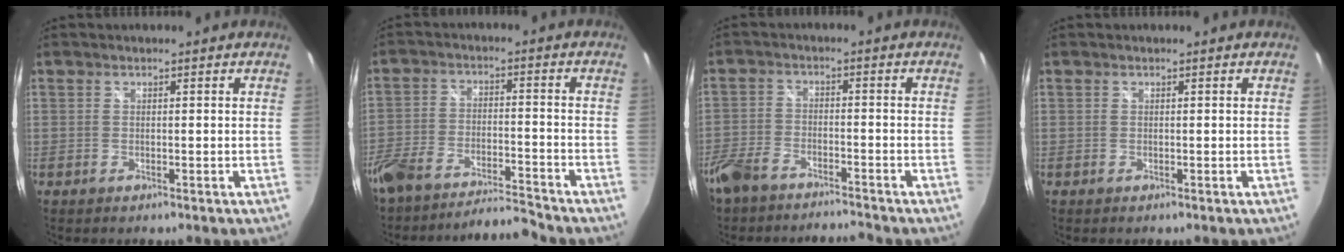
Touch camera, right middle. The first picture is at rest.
{"total": 10.6, "force": [-10.0, 1.5, 3.1], "torque": [-0.087, -0.005, -0.180]}
{"total": 8.1, "force": [-7.0, 2.7, 3.0], "torque": [-0.087, -0.010, -0.133]}
{"total": 0.0}